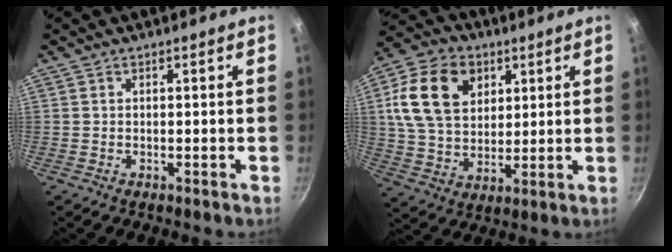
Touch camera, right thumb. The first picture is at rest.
{"total": 16.5, "force": [5.3, 11.9, 10.1], "torque": [-0.168, -0.004, 0.092]}